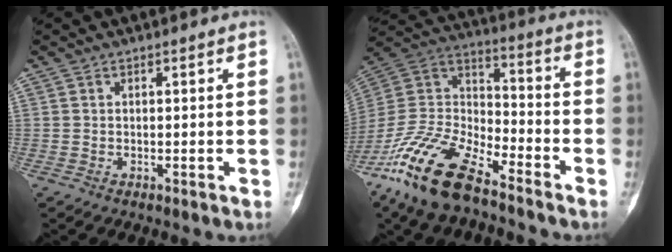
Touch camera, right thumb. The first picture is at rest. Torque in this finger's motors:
{"motor_torque": [2.20, 1.08, 1.54, -1.23, 0.46]}